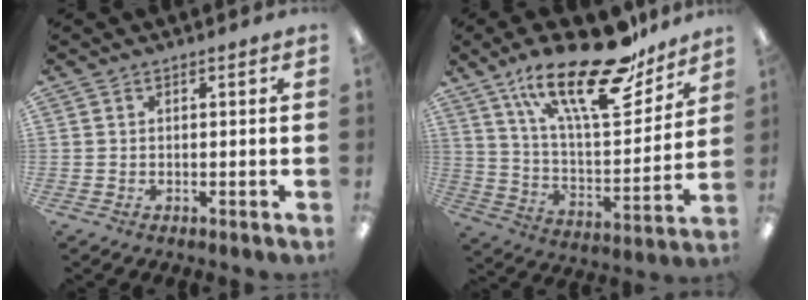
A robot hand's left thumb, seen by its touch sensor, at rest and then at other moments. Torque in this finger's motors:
{"motor_torque": [0.89, 0.00, 1.35, -1.41, 0.46]}